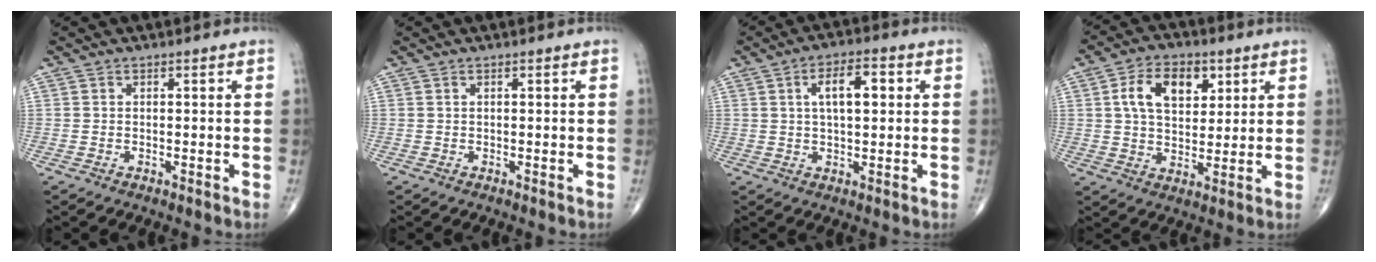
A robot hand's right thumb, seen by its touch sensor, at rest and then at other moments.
{"total": 0.0}
{"total": 7.3, "force": [1.7, 3.2, 6.3], "torque": [-0.092, 0.007, 0.023]}
{"total": 10.9, "force": [3.7, 6.9, 7.6], "torque": [-0.104, -0.006, 0.062]}